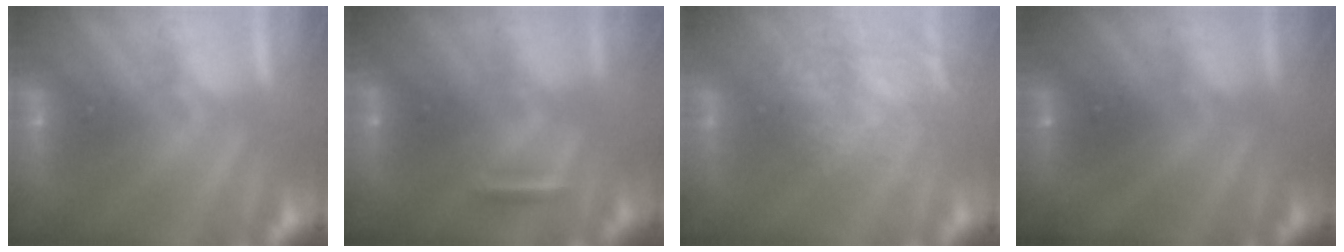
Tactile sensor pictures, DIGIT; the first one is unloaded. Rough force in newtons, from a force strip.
{"total": 2.9}
{"total": 3.8}
{"total": 1.8}